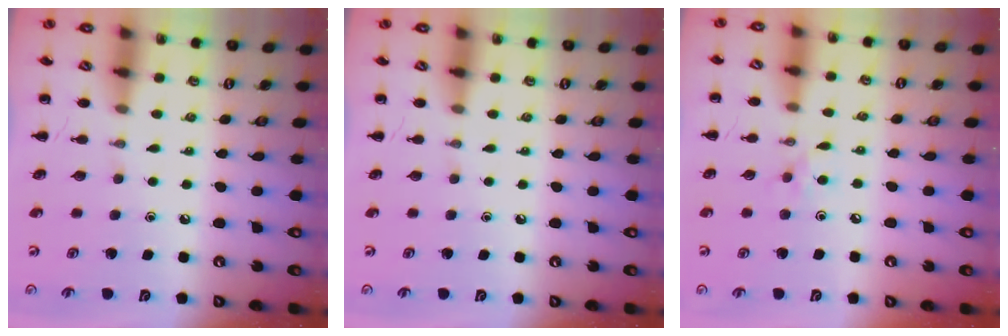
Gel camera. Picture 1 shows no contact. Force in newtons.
{"total": 0.0}
{"total": 3.8, "press": 3.5, "slide": 1.3}